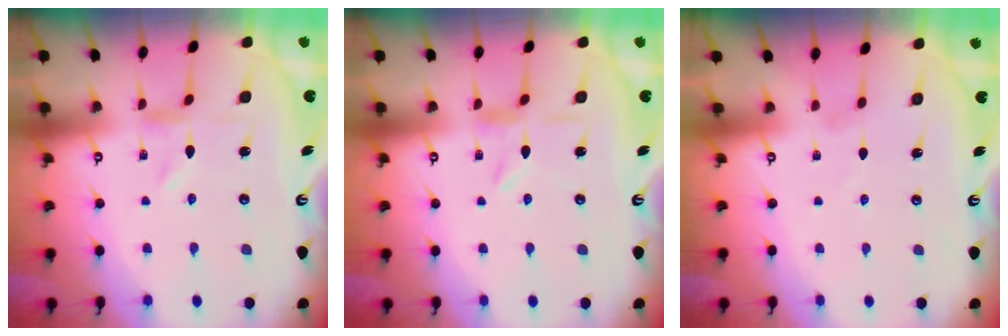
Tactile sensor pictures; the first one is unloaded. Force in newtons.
{"total": 1.3, "press": 1.2, "slide": 0.4}
{"total": 1.5, "press": 1.5, "slide": 0.1}